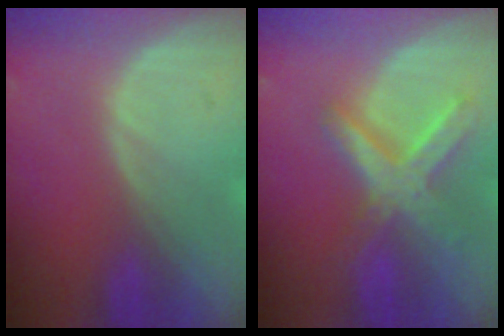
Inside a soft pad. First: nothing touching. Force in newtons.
{"total": 8.4, "press": 7.2, "slide": 4.2}